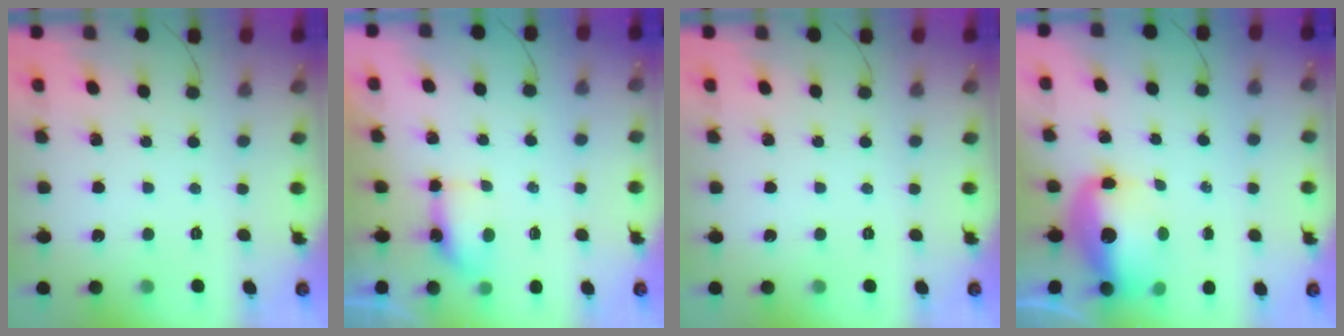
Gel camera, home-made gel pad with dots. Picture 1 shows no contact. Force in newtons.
{"total": 4.9, "press": 4.8, "slide": 0.7}
{"total": 0.0}
{"total": 12.8, "press": 12.4, "slide": 3.2}